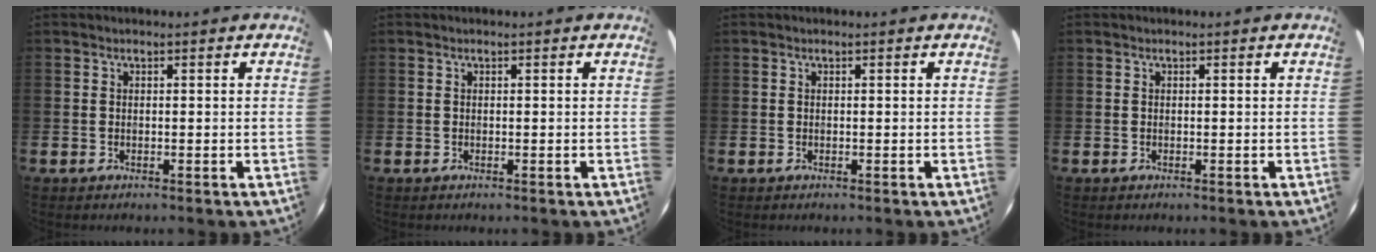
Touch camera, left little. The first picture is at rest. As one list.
[{"total": 0.0}, {"total": 0.0}, {"total": 0.0}]